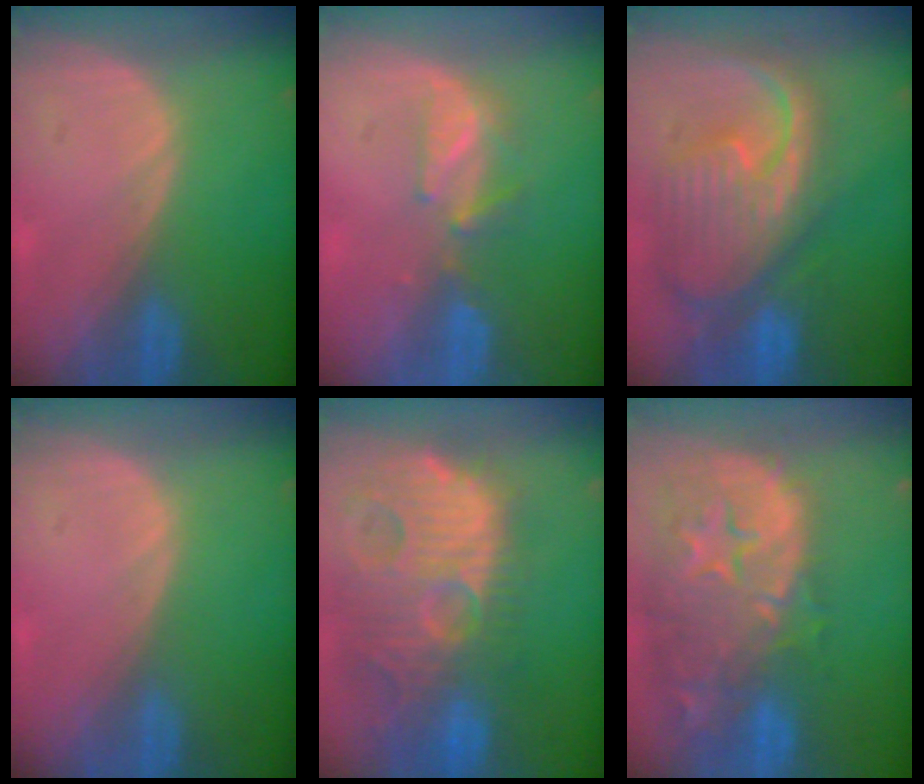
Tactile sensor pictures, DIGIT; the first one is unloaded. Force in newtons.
{"total": 3.7, "press": 3.6, "slide": 0.8}
{"total": 12.5, "press": 10.7, "slide": 6.4}
{"total": 0.0}
{"total": 14.8, "press": 12.6, "slide": 7.6}
{"total": 15.3, "press": 12.2, "slide": 9.1}